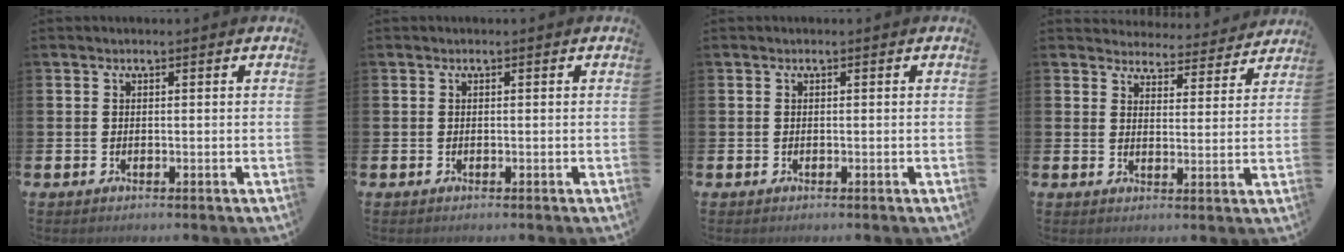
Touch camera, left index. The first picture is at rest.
{"total": 0.0}
{"total": 0.0}
{"total": 4.2, "force": [4.1, 1.0, -0.1], "torque": [-0.006, -0.038, 0.069]}